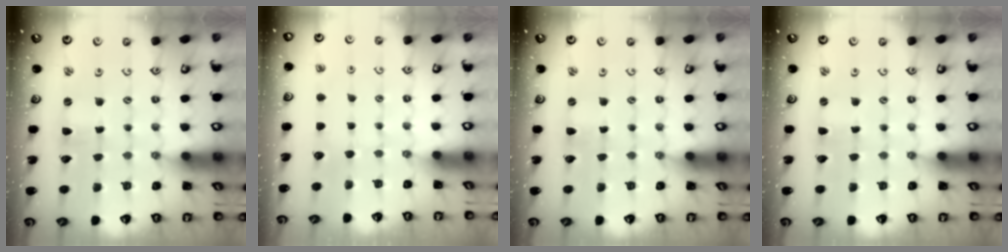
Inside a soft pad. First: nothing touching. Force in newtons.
{"total": 0.0}
{"total": 0.0}
{"total": 0.0}